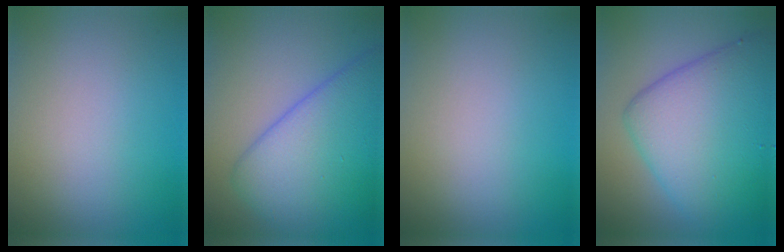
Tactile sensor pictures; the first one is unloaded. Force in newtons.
{"total": 8.9, "press": 8.9, "slide": 0.1}
{"total": 0.0}
{"total": 10.4, "press": 10.4, "slide": 0.4}